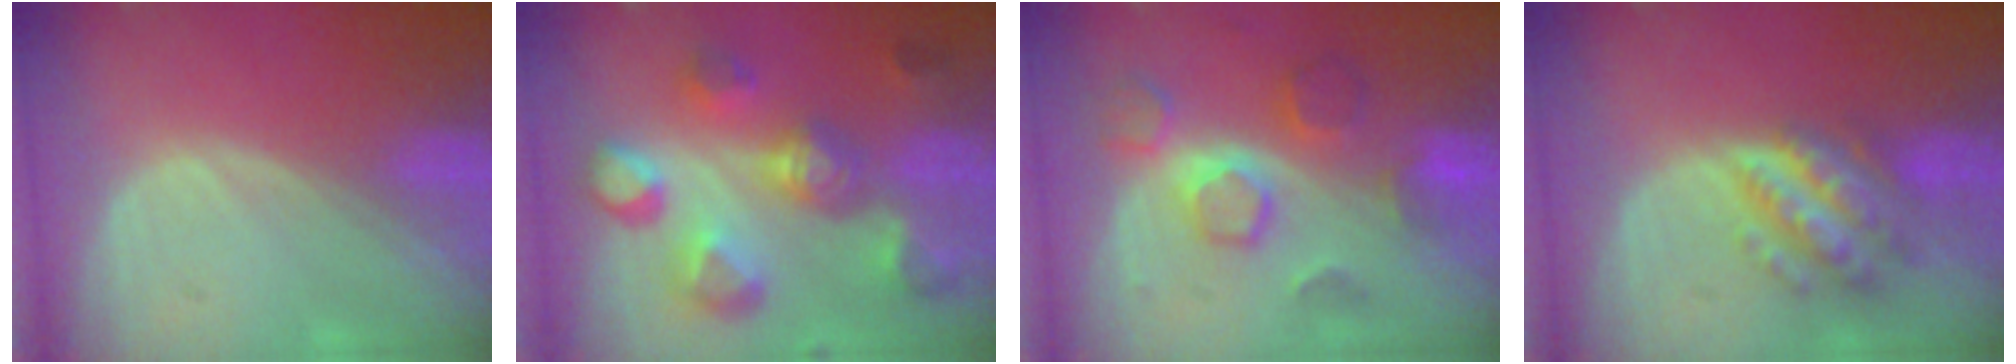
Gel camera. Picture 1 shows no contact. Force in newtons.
{"total": 11.1, "press": 10.0, "slide": 4.8}
{"total": 8.4, "press": 7.6, "slide": 3.6}
{"total": 7.4, "press": 7.3, "slide": 0.5}